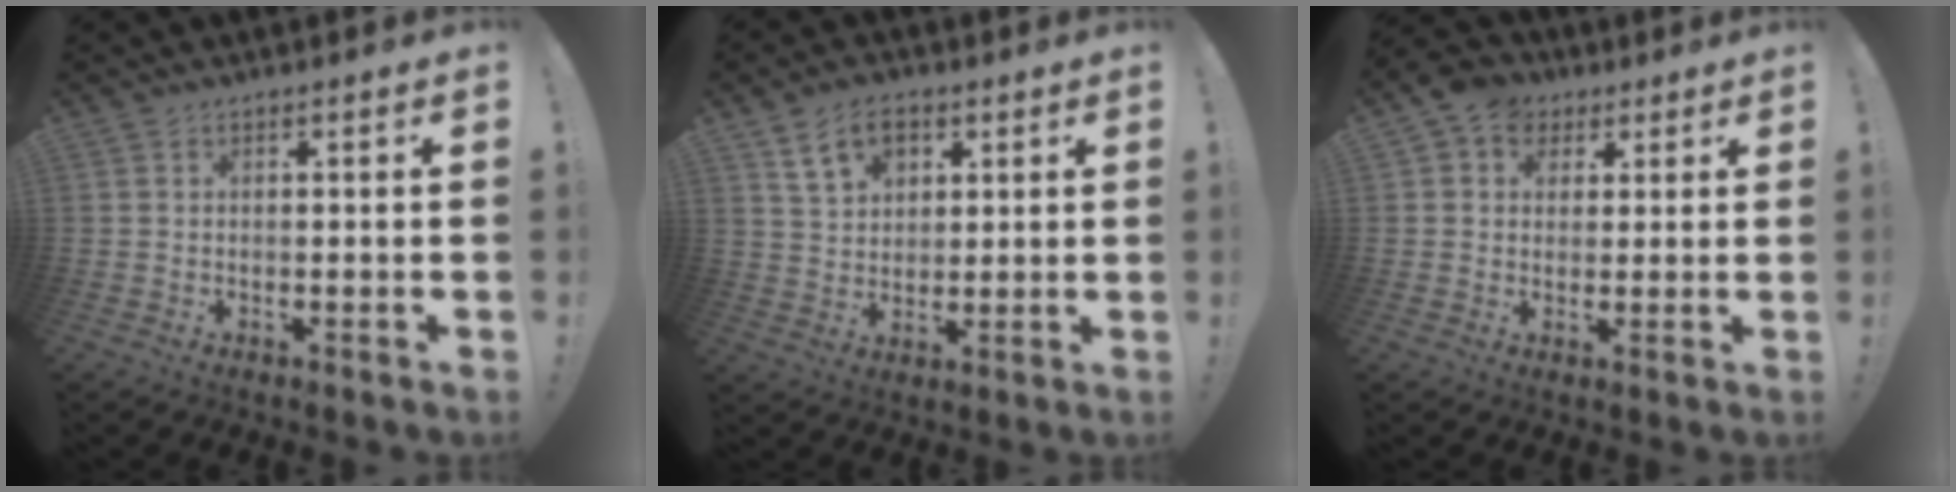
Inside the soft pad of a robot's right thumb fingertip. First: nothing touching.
{"total": 9.5, "force": [4.9, 6.5, 4.9], "torque": [-0.079, -0.010, 0.094]}
{"total": 7.0, "force": [2.7, 5.9, 2.5], "torque": [-0.037, -0.004, 0.054]}